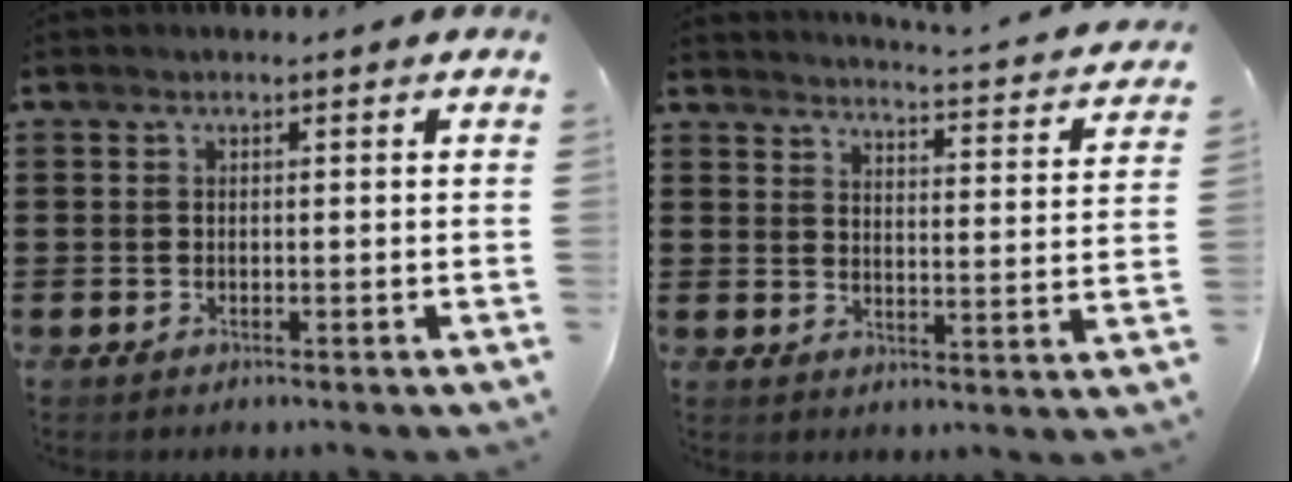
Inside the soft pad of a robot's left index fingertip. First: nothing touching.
{"total": 3.0, "force": [2.9, -0.5, 0.7], "torque": [-0.024, -0.035, 0.040]}